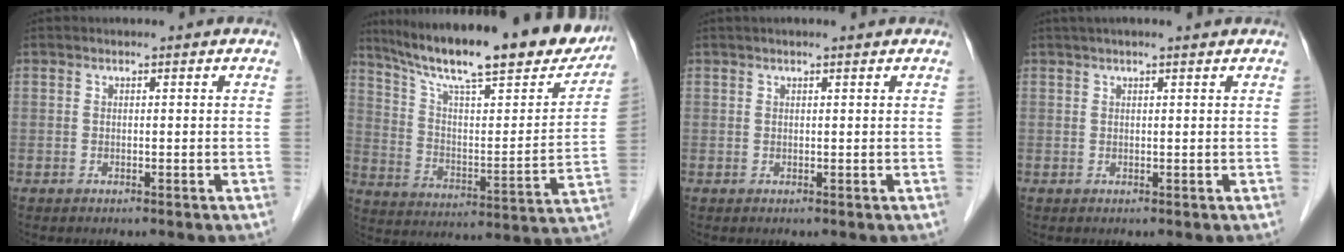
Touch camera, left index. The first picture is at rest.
{"total": 27.1, "force": [22.4, 4.5, 14.6], "torque": [-0.234, -0.026, 0.318]}
{"total": 2.4, "force": [1.9, -0.1, 1.4], "torque": [-0.015, 0.019, 0.027]}
{"total": 4.9, "force": [4.1, -0.1, 2.7], "torque": [-0.038, 0.026, 0.056]}